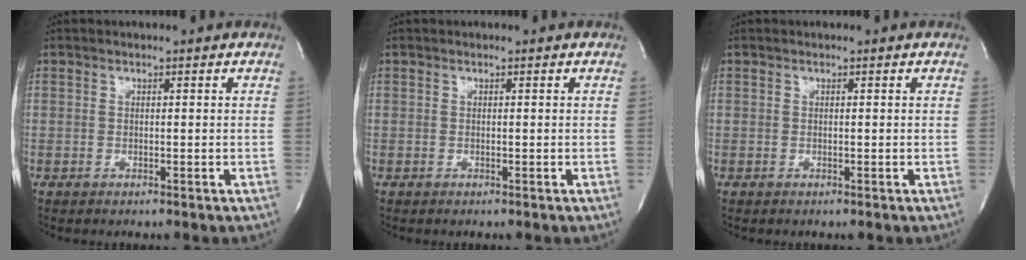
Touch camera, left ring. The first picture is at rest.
{"total": 0.0}
{"total": 0.0}